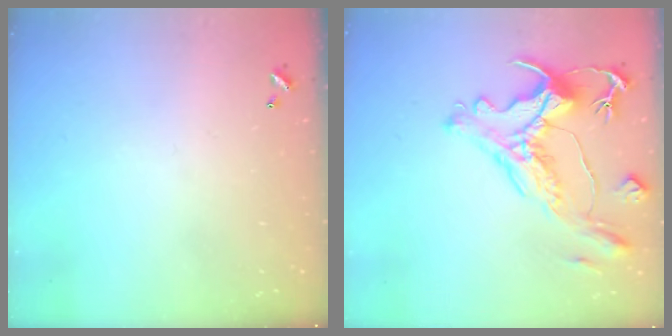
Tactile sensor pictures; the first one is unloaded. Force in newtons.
{"total": 2.8, "press": 2.4, "slide": 1.5}